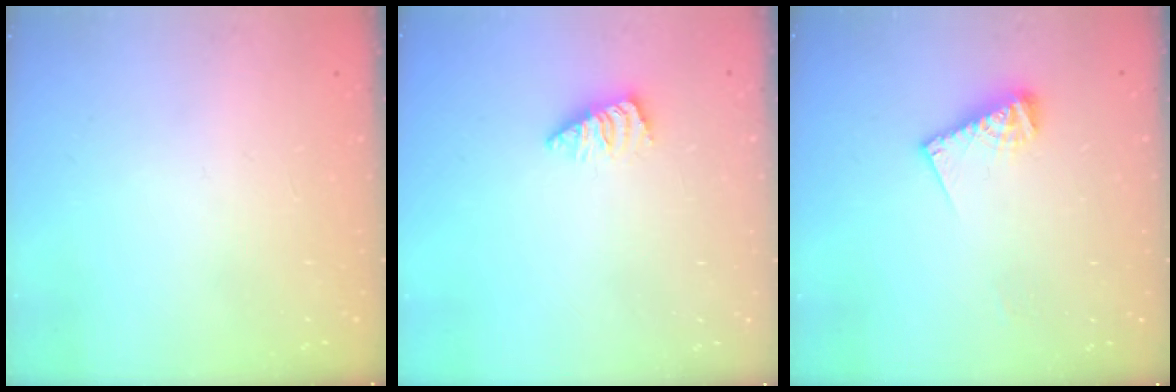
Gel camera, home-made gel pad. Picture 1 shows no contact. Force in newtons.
{"total": 1.2, "press": 1.1, "slide": 0.4}
{"total": 8.3, "press": 8.2, "slide": 1.2}